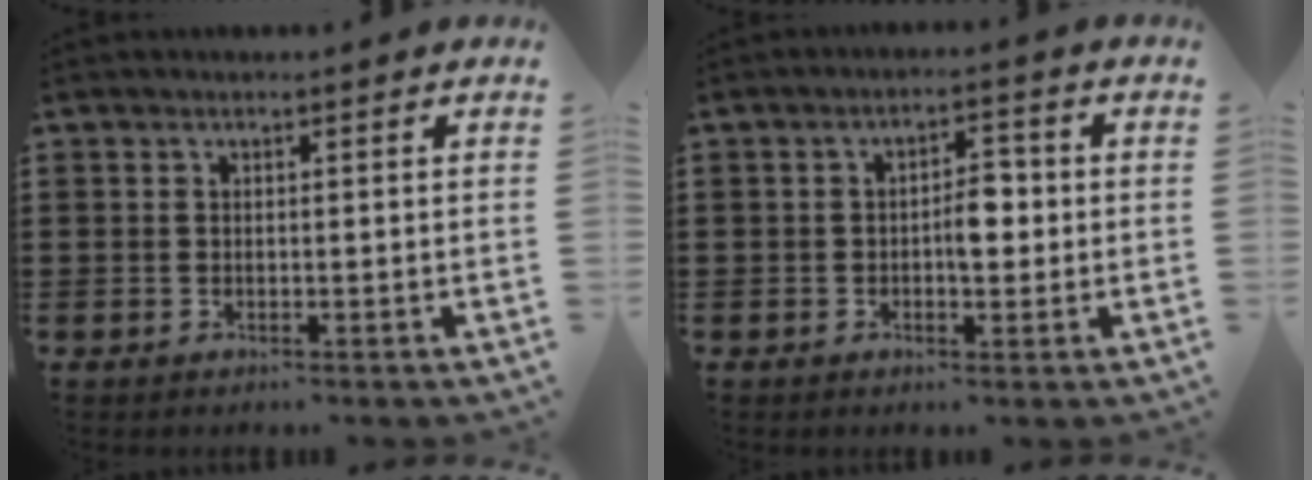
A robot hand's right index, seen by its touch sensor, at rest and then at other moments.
{"total": 4.2, "force": [-0.3, 2.0, 3.6], "torque": [-0.060, 0.004, -0.008]}